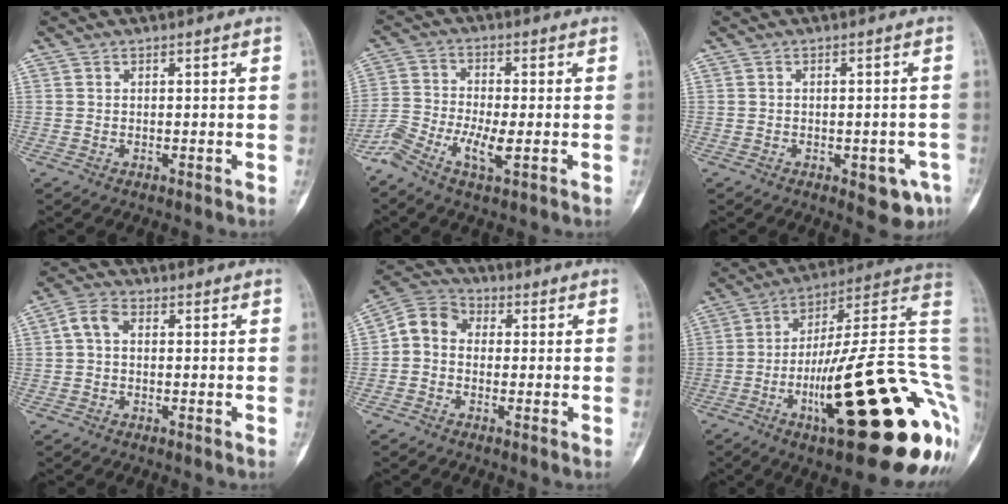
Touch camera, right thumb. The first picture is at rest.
{"total": 7.3, "force": [-3.2, 2.2, 6.2], "torque": [-0.144, 0.013, -0.068]}
{"total": 5.8, "force": [-2.5, 2.7, 4.5], "torque": [-0.037, 0.007, -0.023]}
{"total": 3.9, "force": [0.4, 2.6, 2.9], "torque": [-0.055, 0.012, 0.001]}
{"total": 6.9, "force": [-0.2, 5.7, 3.8], "torque": [-0.054, 0.024, -0.024]}
{"total": 33.8, "force": [-7.6, 8.2, 31.9], "torque": [-0.370, 0.047, -0.115]}